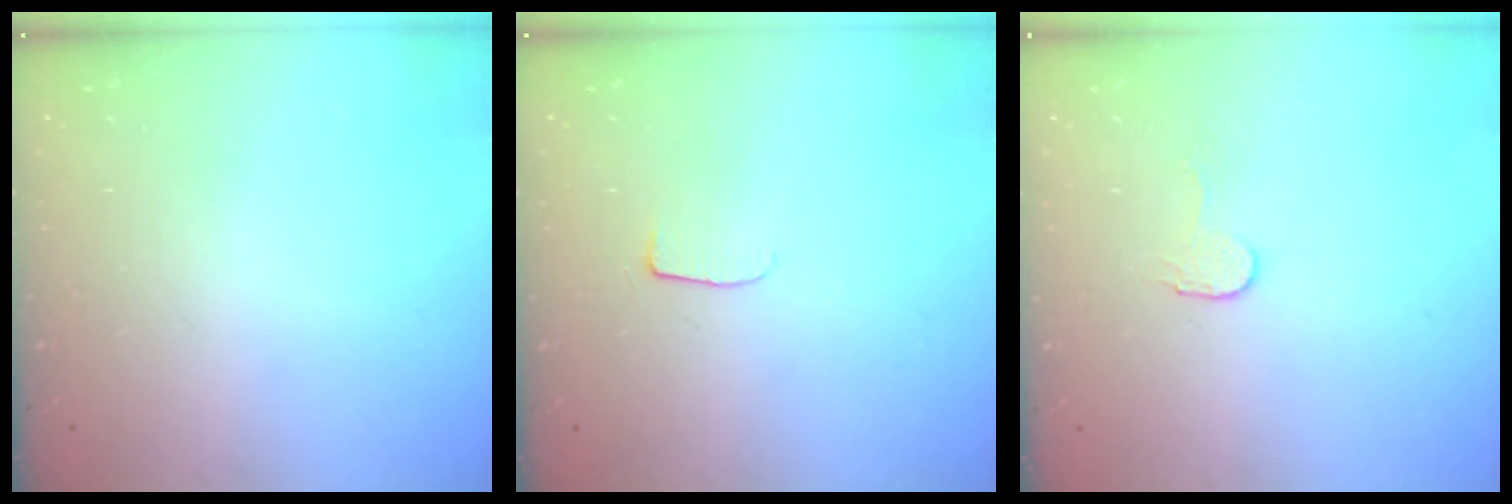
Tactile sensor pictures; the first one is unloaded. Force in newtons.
{"total": 5.1, "press": 5.0, "slide": 0.6}
{"total": 2.9, "press": 2.9, "slide": 0.3}